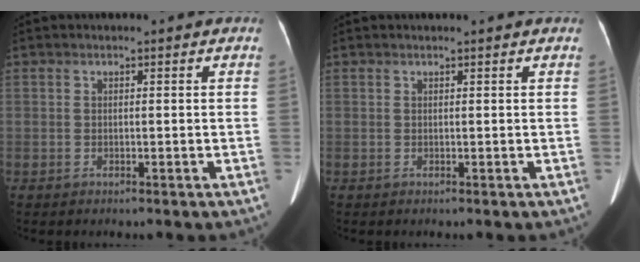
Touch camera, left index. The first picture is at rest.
{"total": 1.1, "force": [1.0, 0.0, 0.3], "torque": [-0.011, 0.013, 0.015]}